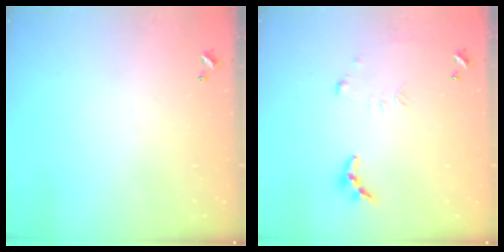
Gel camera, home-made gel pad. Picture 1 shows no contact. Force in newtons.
{"total": 6.3, "press": 6.3, "slide": 0.6}